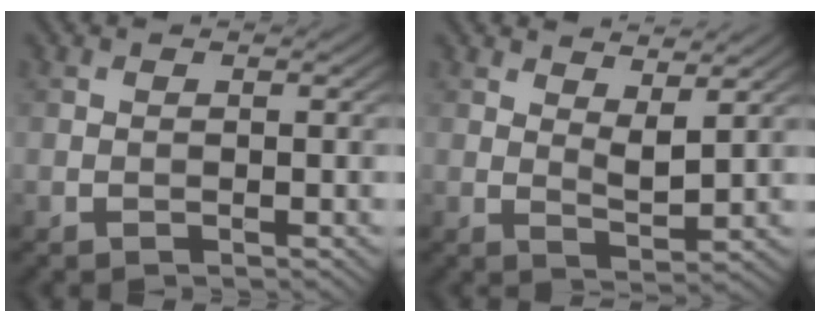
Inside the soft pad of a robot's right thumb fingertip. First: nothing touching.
{"total": 4.1, "force": [2.7, 1.3, 2.8], "torque": [-0.053, -0.007, 0.050]}